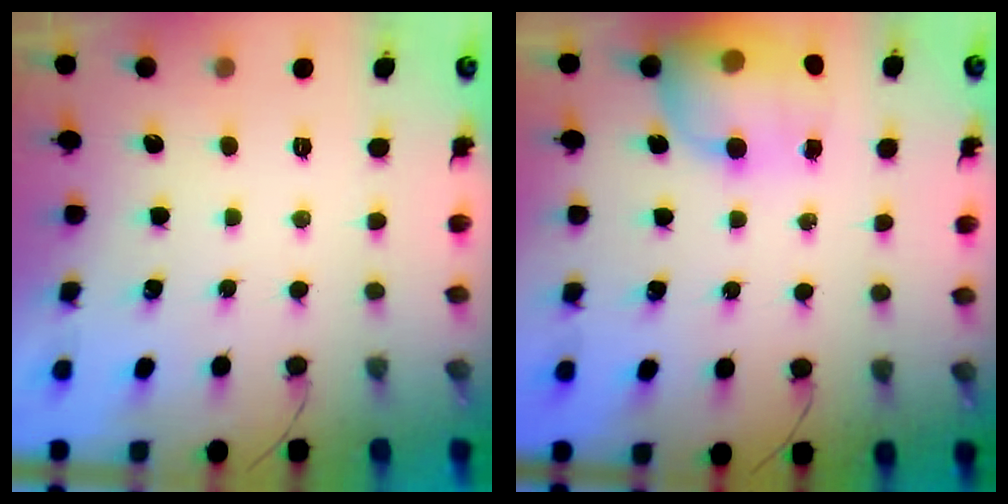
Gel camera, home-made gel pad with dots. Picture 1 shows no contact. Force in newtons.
{"total": 13.2, "press": 12.8, "slide": 3.4}